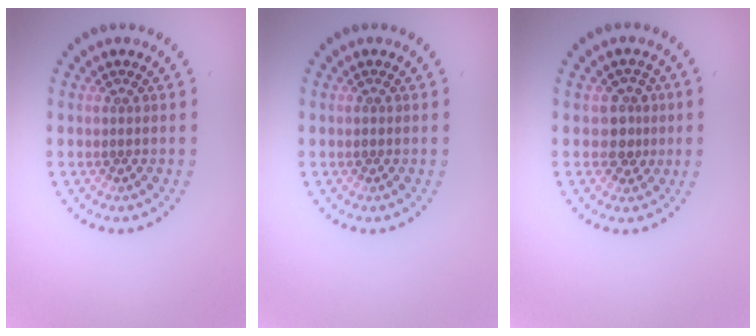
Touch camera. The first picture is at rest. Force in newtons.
{"total": 0.5, "press": 0.5, "slide": 0.1}
{"total": 2.5, "press": 2.3, "slide": 1.1}